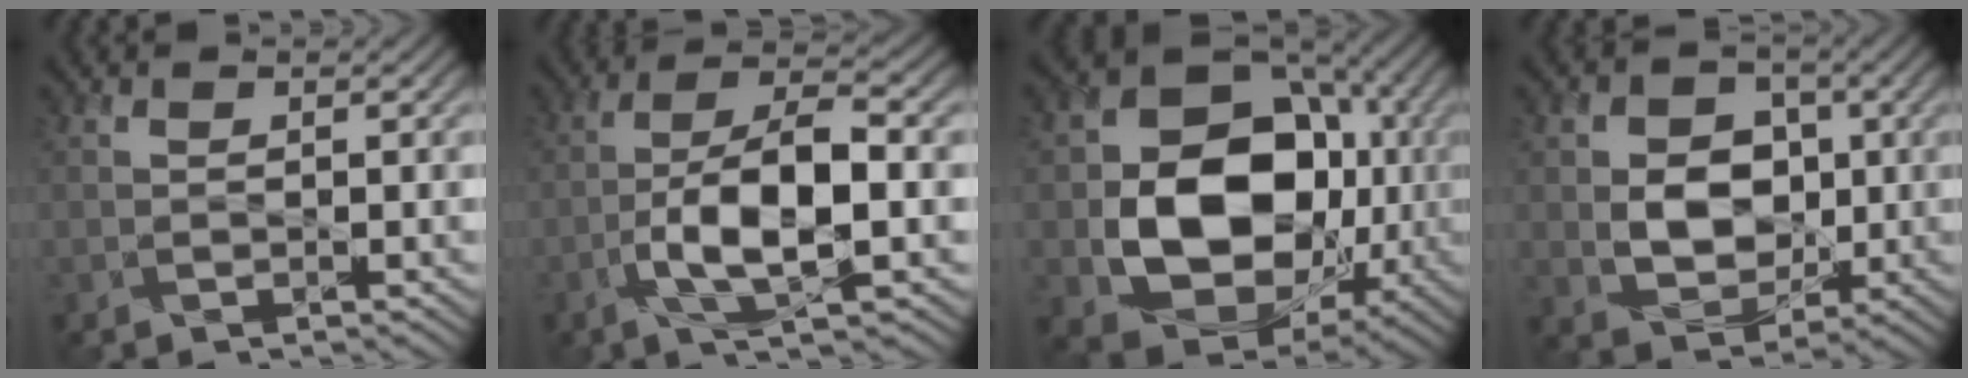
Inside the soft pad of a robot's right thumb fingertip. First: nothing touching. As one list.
[{"total": 9.4, "force": [-2.8, 3.0, 8.4], "torque": [-0.153, 0.006, -0.055]}, {"total": 16.1, "force": [-1.5, 12.5, 10.1], "torque": [-0.164, -0.035, -0.020]}, {"total": 7.7, "force": [0.1, 6.2, 4.5], "torque": [-0.101, -0.003, -0.002]}]